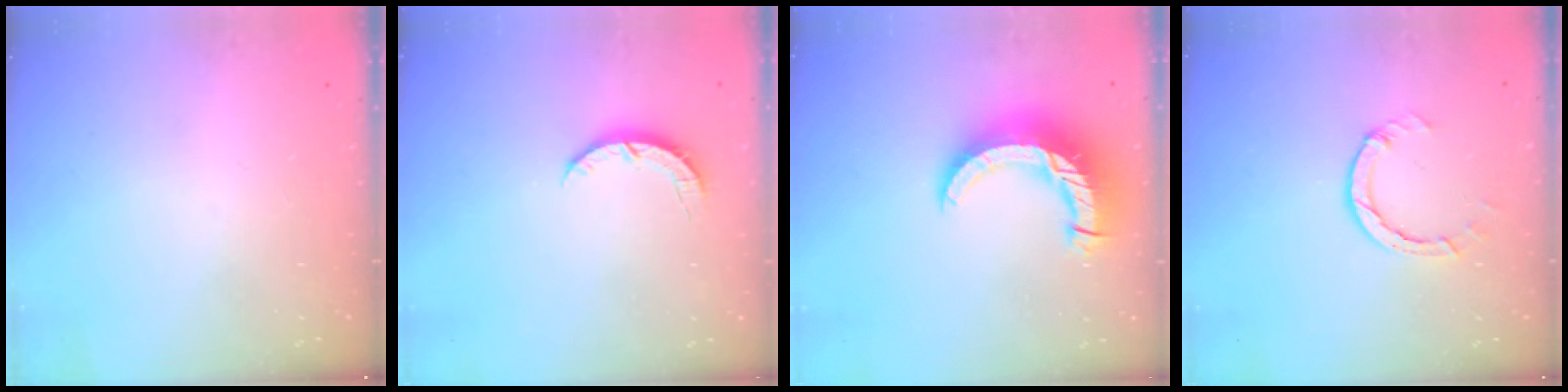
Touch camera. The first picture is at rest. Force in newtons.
{"total": 3.6, "press": 3.5, "slide": 0.5}
{"total": 13.7, "press": 13.7, "slide": 1.3}
{"total": 3.8, "press": 3.8, "slide": 0.4}